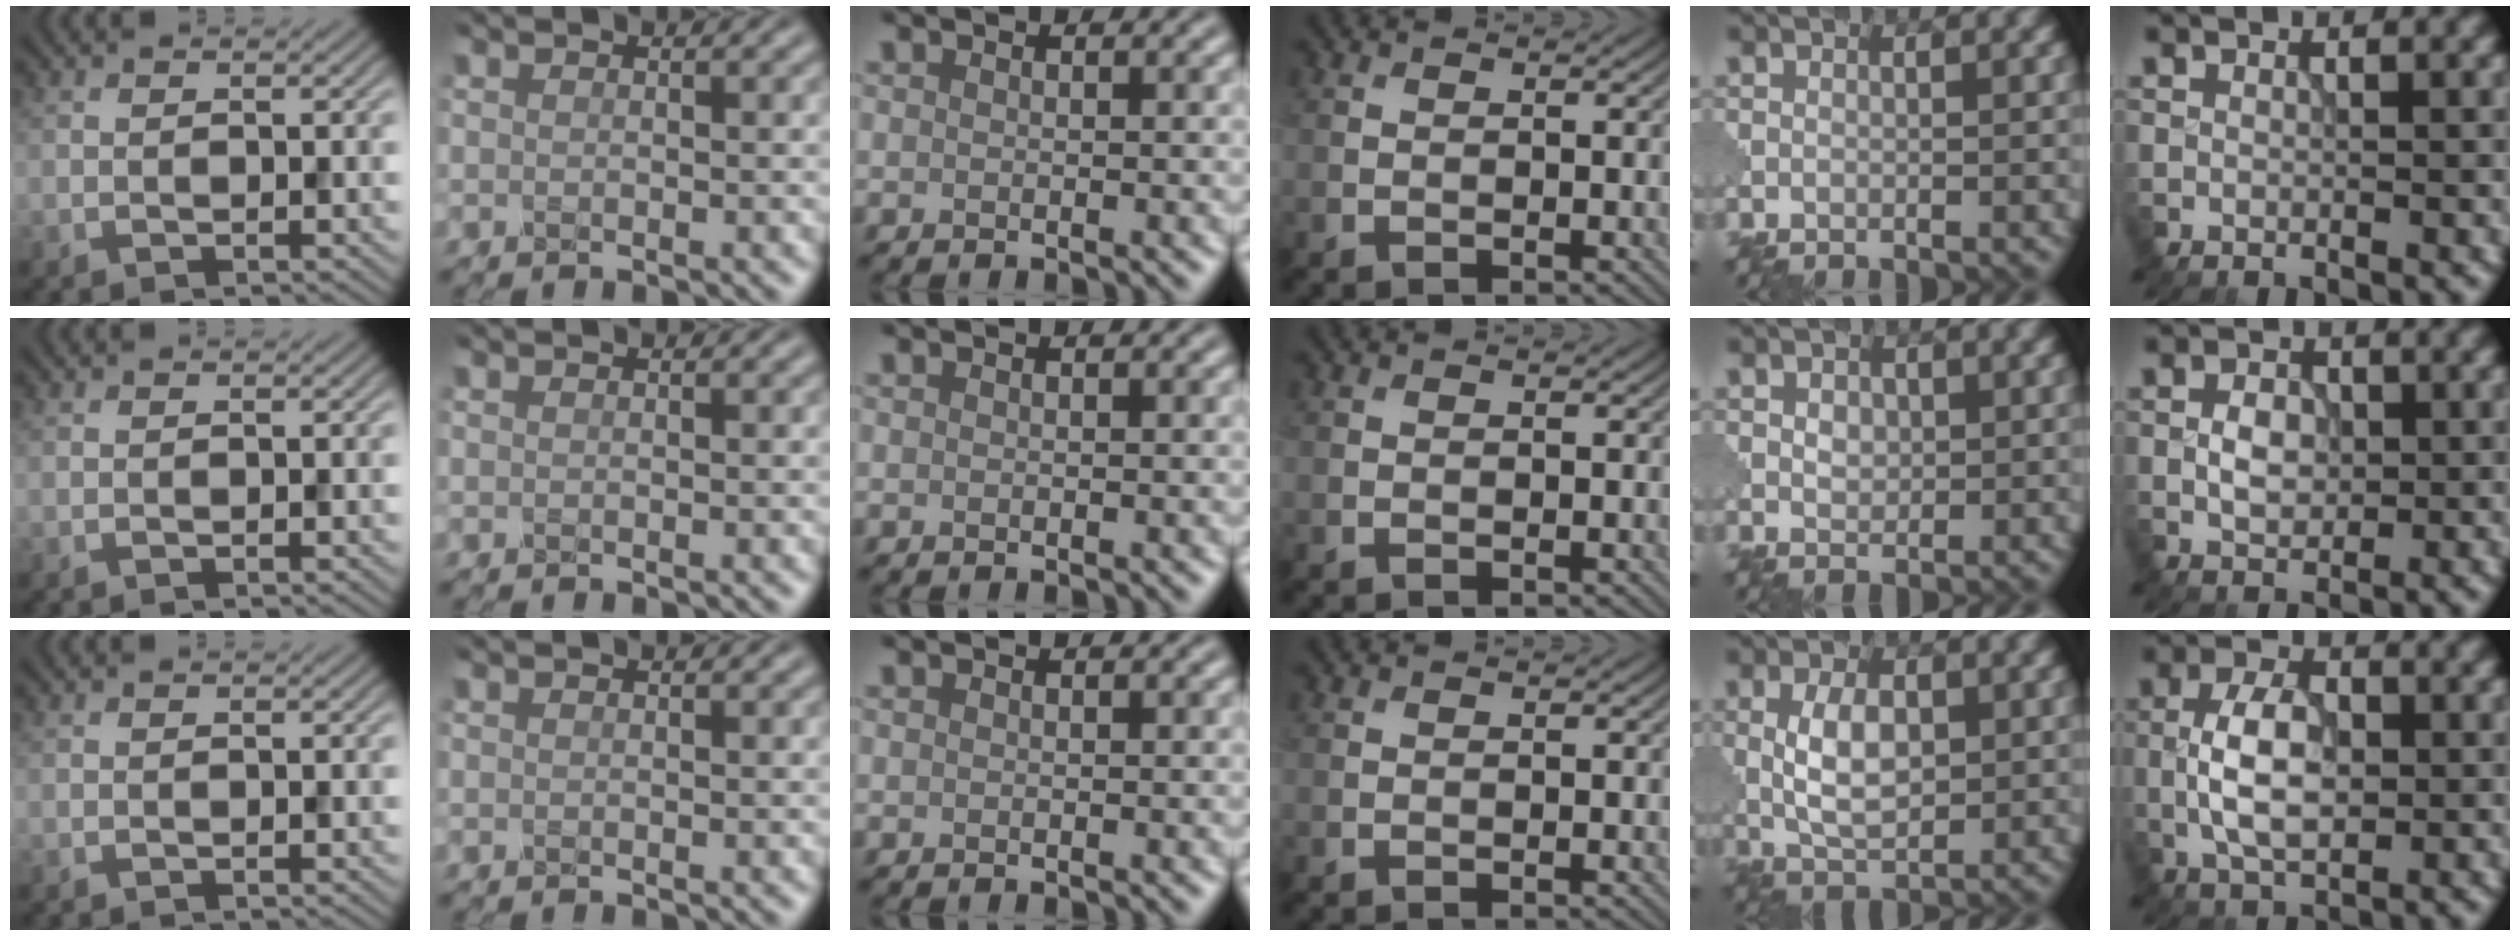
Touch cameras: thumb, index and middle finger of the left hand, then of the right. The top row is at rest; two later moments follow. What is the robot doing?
{"motion": "close", "object": "eyeshadow palette"}